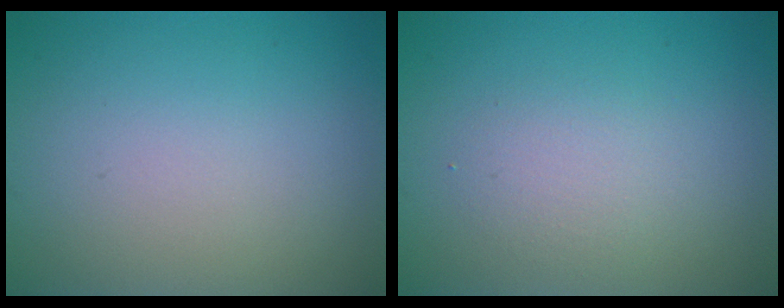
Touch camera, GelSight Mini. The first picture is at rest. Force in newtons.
{"total": 1.9, "press": 1.9, "slide": 0.1}